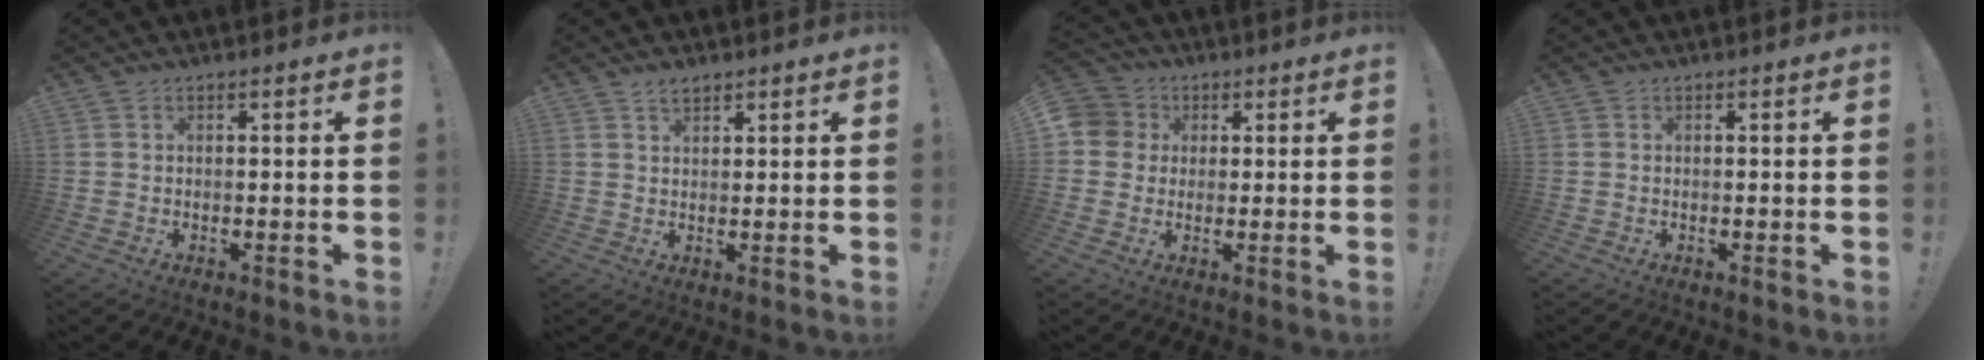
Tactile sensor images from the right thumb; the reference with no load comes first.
{"total": 2.6, "force": [2.1, 1.2, 1.0], "torque": [-0.009, -0.012, 0.037]}
{"total": 6.6, "force": [0.9, 6.3, 1.8], "torque": [-0.032, 0.002, 0.017]}
{"total": 0.0}